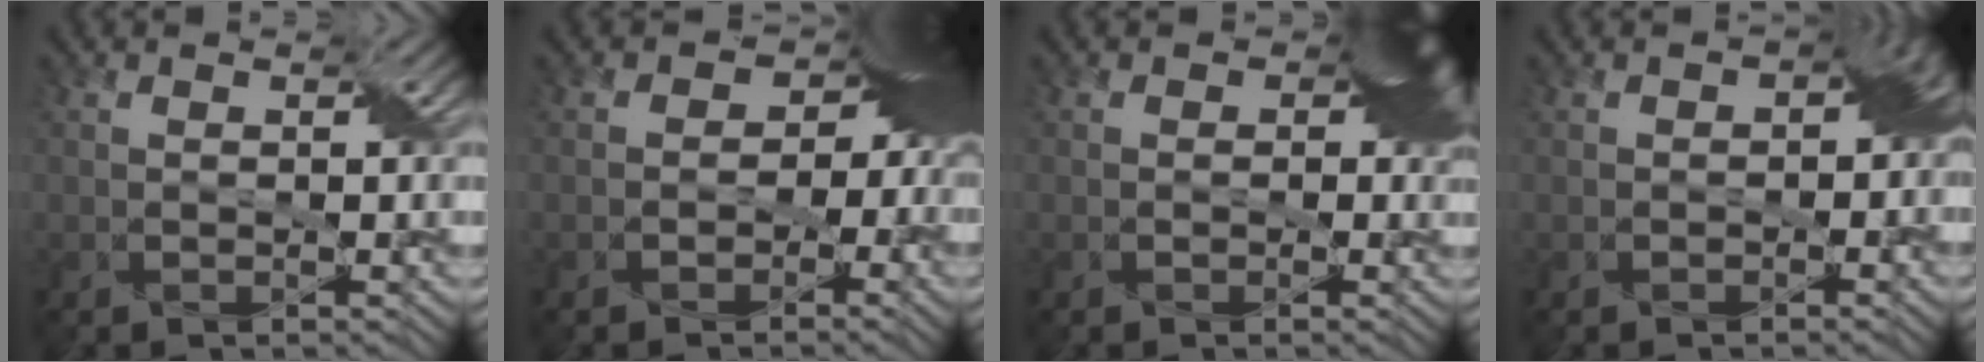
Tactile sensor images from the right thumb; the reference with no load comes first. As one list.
[{"total": 7.0, "force": [-0.9, 5.7, 4.1], "torque": [-0.010, 0.006, -0.029]}, {"total": 4.3, "force": [0.4, 3.0, 3.0], "torque": [-0.027, -0.001, 0.003]}, {"total": 4.0, "force": [-0.7, 2.5, 3.1], "torque": [-0.032, -0.006, -0.009]}]